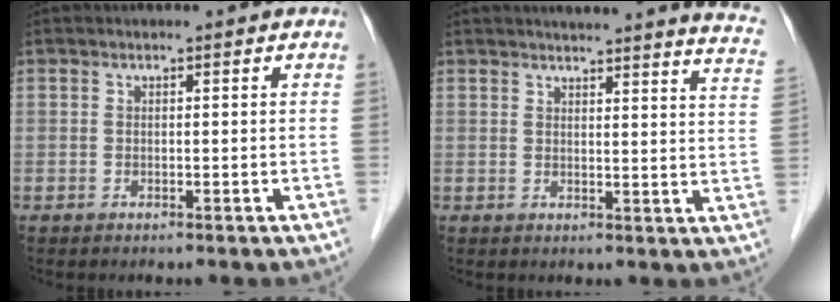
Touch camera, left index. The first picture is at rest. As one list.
[{"total": 15.7, "force": [14.6, 0.2, 5.9], "torque": [-0.063, -0.061, 0.147]}]